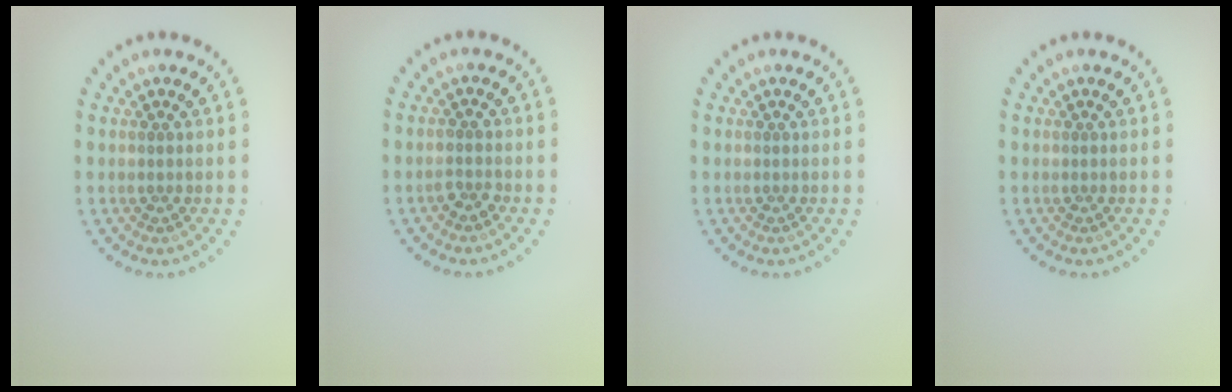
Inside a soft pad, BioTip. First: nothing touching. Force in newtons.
{"total": 1.2, "press": 1.1, "slide": 0.3}
{"total": 0.0}
{"total": 0.0}